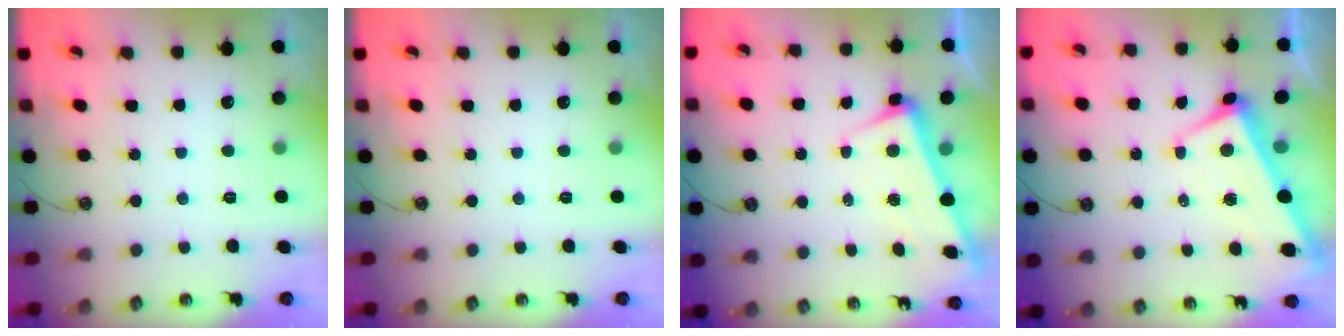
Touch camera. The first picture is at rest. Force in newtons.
{"total": 0.0}
{"total": 3.0, "press": 2.9, "slide": 0.8}
{"total": 1.7, "press": 1.4, "slide": 1.0}